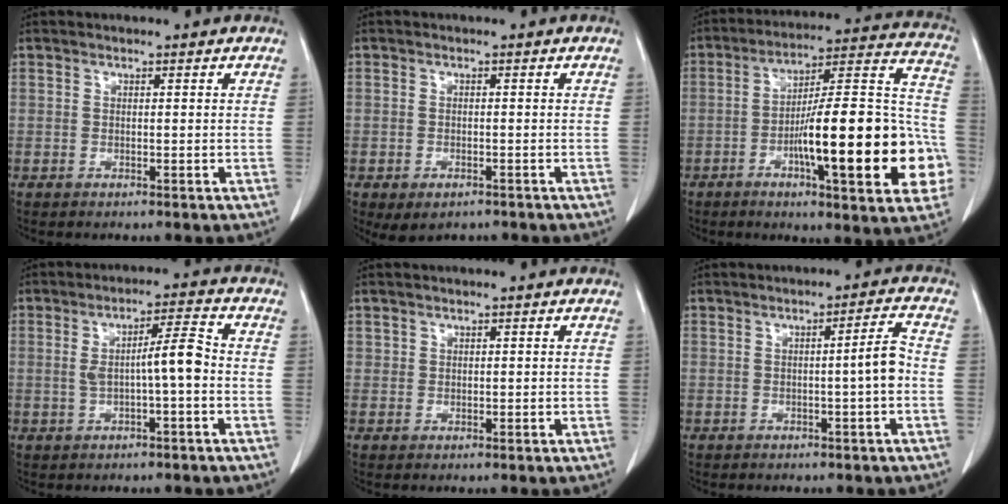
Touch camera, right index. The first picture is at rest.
{"total": 3.6, "force": [-2.2, 2.0, 2.0], "torque": [-0.033, -0.006, -0.024]}
{"total": 25.6, "force": [-6.7, 4.6, 24.3], "torque": [-0.279, 0.021, -0.090]}
{"total": 6.1, "force": [-0.4, 0.6, 6.1], "torque": [-0.103, 0.016, -0.003]}
{"total": 1.0, "force": [0.6, 0.8, 0.2], "torque": [0.005, -0.002, 0.009]}
{"total": 4.0, "force": [-0.7, -0.4, 3.9], "torque": [-0.055, 0.005, -0.011]}